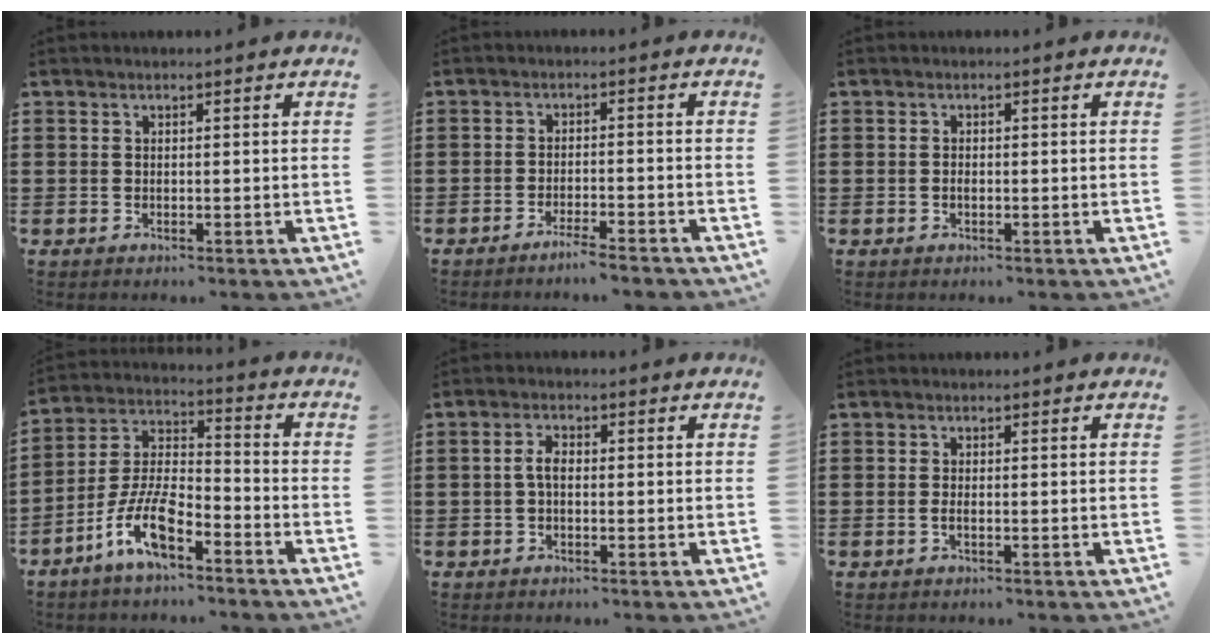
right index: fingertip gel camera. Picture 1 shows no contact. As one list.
[{"total": 3.1, "force": [-2.8, -0.1, 1.3], "torque": [-0.020, 0.002, -0.054]}, {"total": 0.7, "force": [-0.2, 0.3, 0.6], "torque": [-0.013, -0.002, -0.004]}, {"total": 9.6, "force": [-6.4, 3.3, 6.4], "torque": [-0.149, 0.001, -0.127]}, {"total": 2.6, "force": [-0.4, 1.2, 2.2], "torque": [-0.051, 0.001, -0.011]}, {"total": 0.9, "force": [-0.4, 0.1, 0.8], "torque": [-0.017, -0.003, -0.007]}]